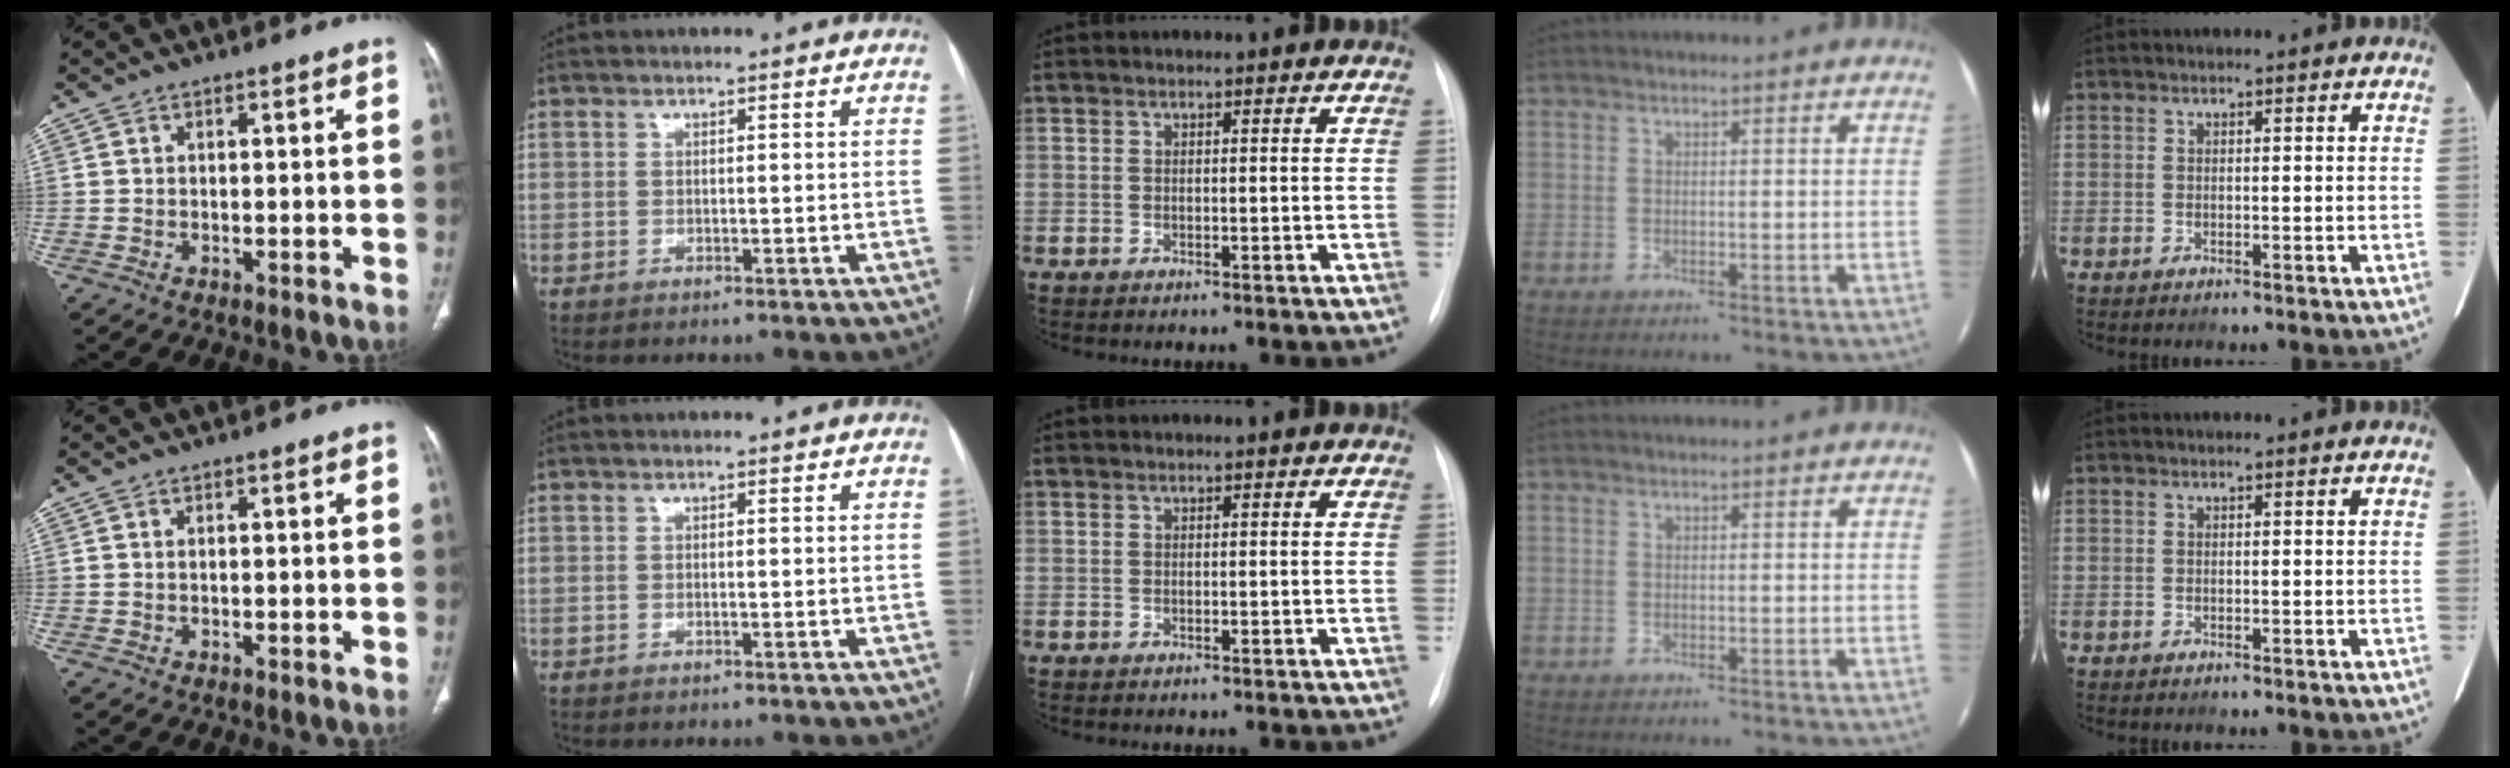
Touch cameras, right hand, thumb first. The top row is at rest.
{}